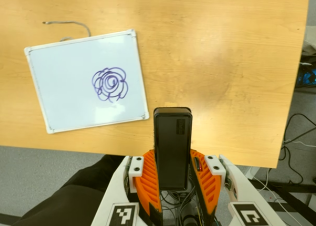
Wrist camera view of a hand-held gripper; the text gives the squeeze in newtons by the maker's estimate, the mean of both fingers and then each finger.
{"total": 4.8, "left": 3.3, "right": 6.2}